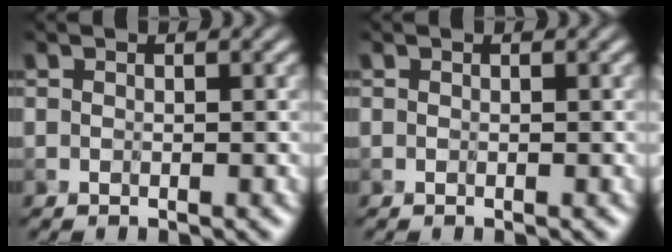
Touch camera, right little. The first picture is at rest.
{"total": 0.0}